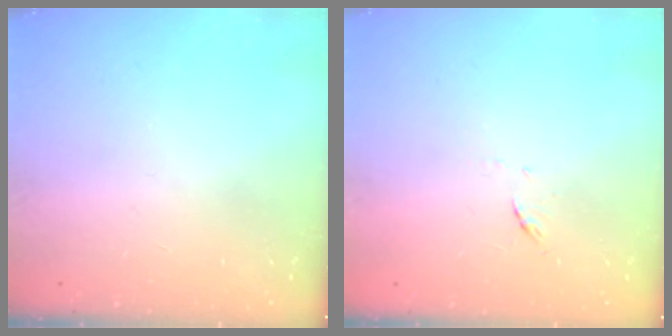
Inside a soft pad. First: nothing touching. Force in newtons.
{"total": 4.8, "press": 4.7, "slide": 1.0}